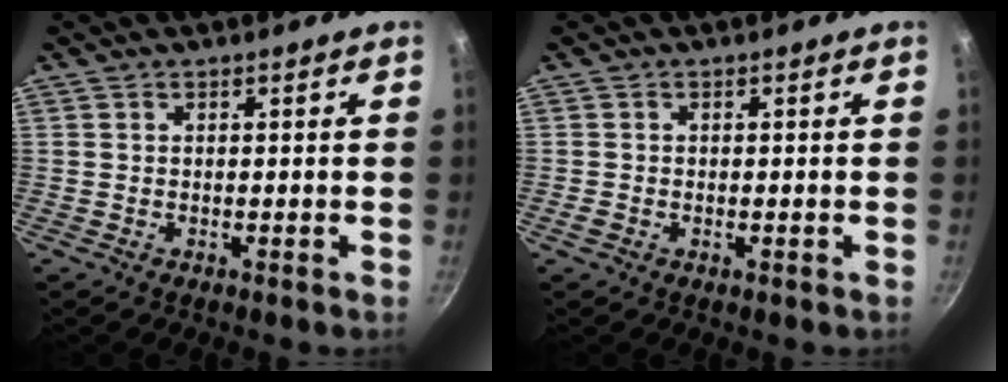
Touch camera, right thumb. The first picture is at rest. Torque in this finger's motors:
{"motor_torque": [0.22, -0.02, 0.14, -0.02, 0.04]}